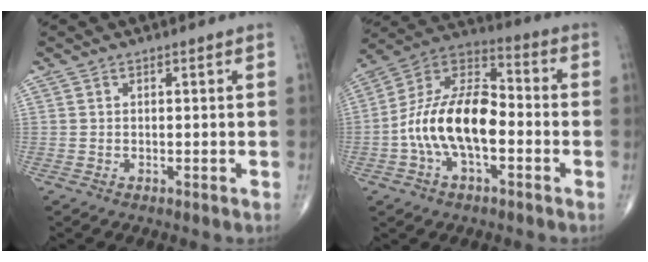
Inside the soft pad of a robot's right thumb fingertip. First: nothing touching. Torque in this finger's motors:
{"motor_torque": [0.36, 0.34, 0.61, -0.59, 0.25]}